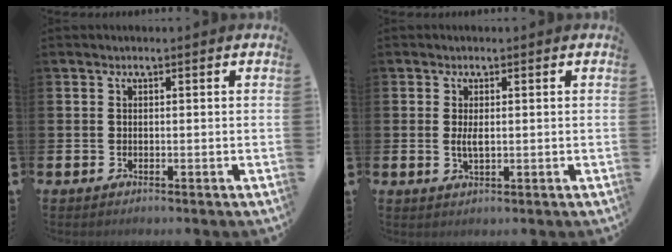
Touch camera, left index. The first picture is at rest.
{"total": 2.0, "force": [0.2, 0.8, 1.8], "torque": [-0.031, -0.001, 0.002]}